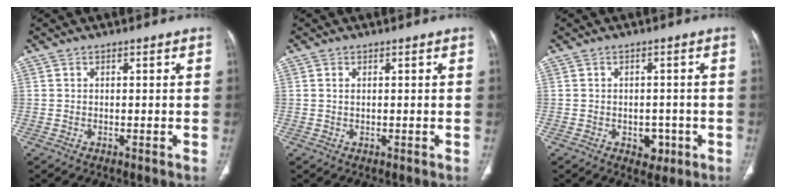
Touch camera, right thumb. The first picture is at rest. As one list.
[{"total": 0.7, "force": [0.3, 0.4, 0.6], "torque": [-0.011, 0.004, 0.006]}, {"total": 3.7, "force": [-1.3, 2.7, 2.1], "torque": [-0.009, 0.005, -0.011]}]